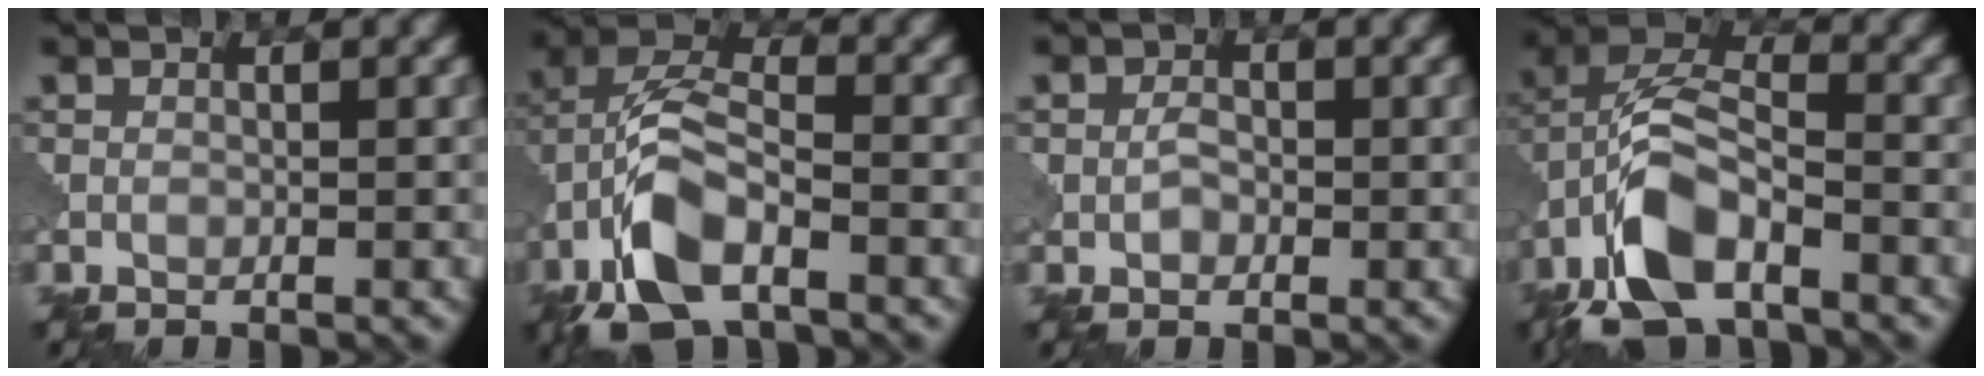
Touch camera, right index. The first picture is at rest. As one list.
[{"total": 7.8, "force": [-3.7, 3.4, 6.0], "torque": [-0.126, 0.010, -0.084]}, {"total": 1.8, "force": [-0.2, 1.5, 0.9], "torque": [-0.012, 0.000, -0.008]}, {"total": 8.8, "force": [-4.4, 4.0, 6.5], "torque": [-0.131, 0.012, -0.093]}]